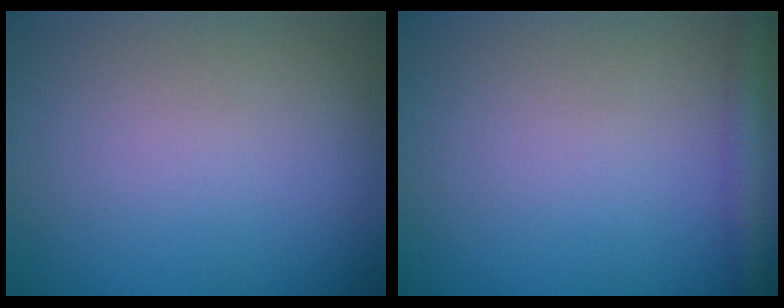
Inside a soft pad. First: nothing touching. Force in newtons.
{"total": 2.1, "press": 2.1, "slide": 0.1}